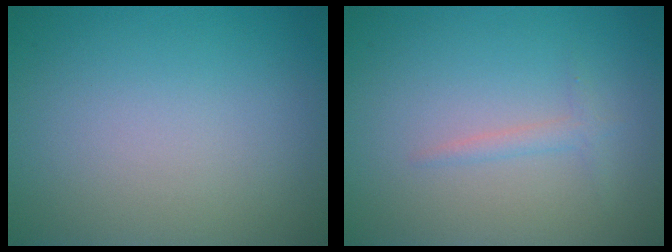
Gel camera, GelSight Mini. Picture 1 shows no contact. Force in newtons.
{"total": 1.1, "press": 1.1, "slide": 0.0}